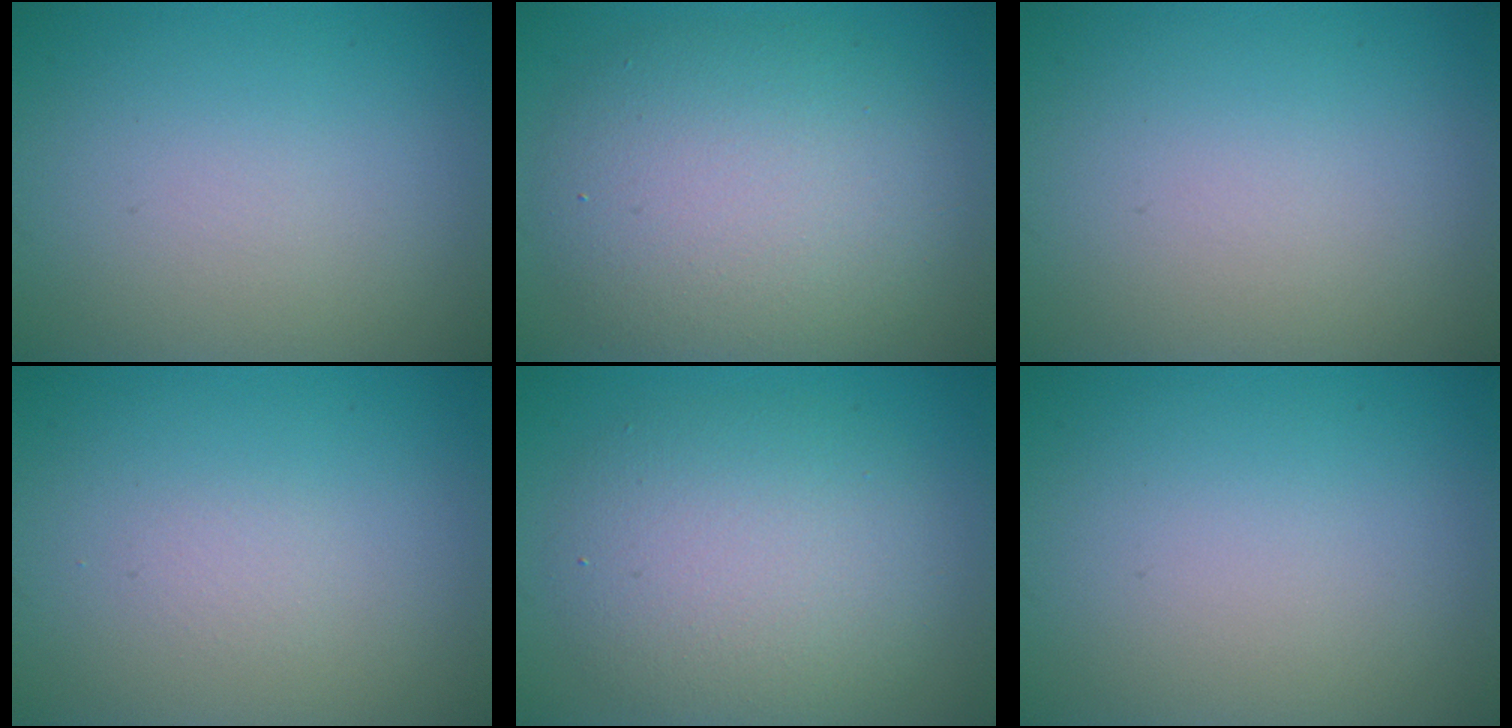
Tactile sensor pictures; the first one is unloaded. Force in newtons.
{"total": 8.0, "press": 8.0, "slide": 0.5}
{"total": 0.0}
{"total": 0.6, "press": 0.6, "slide": 0.0}
{"total": 5.9, "press": 5.9, "slide": 0.4}
{"total": 0.0}